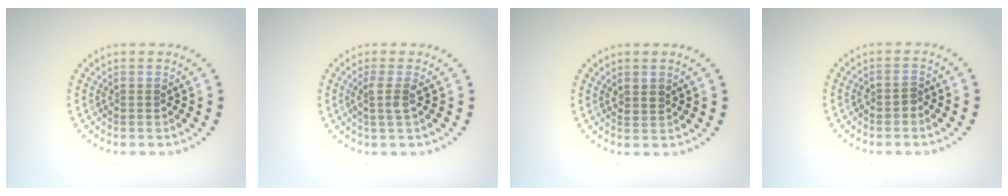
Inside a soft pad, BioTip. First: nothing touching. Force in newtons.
{"total": 1.8, "press": 1.3, "slide": 1.2}
{"total": 1.2, "press": 1.1, "slide": 0.5}
{"total": 1.1, "press": 1.0, "slide": 0.5}